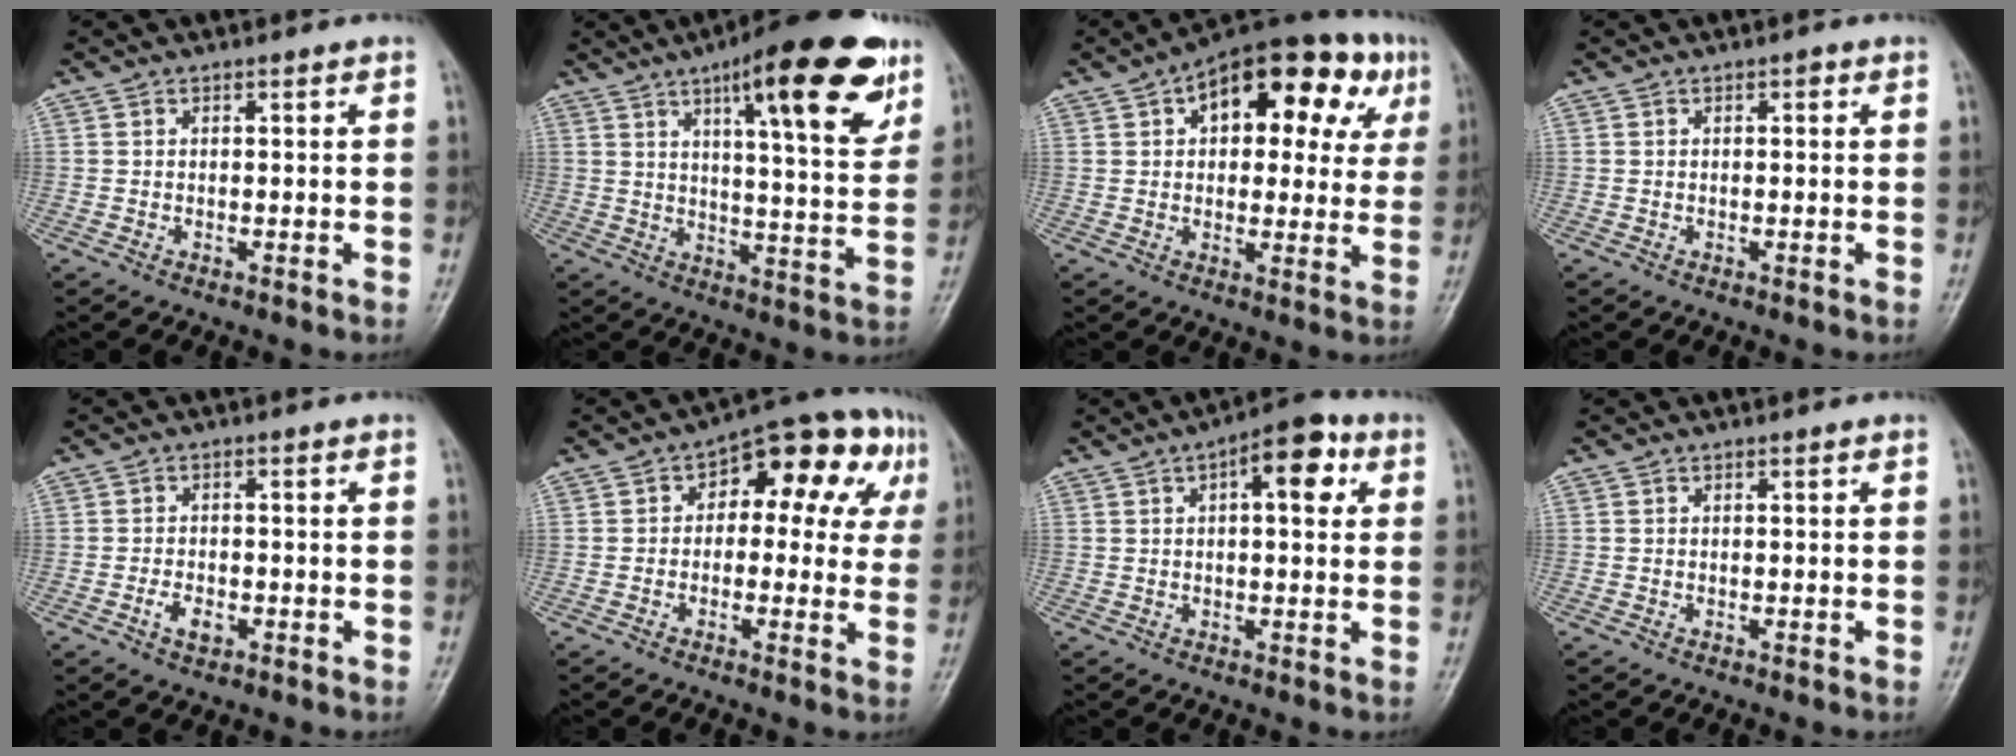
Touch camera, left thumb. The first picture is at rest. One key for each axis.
{"total": 20.0, "fx": 10.7, "fy": 5.3, "fz": 16.1, "tx": -0.192, "ty": -0.039, "tz": 0.148}
{"total": 20.6, "fx": 7.6, "fy": 11.0, "fz": 15.6, "tx": -0.161, "ty": 0.021, "tz": 0.095}
{"total": 1.0, "fx": 0.3, "fy": 0.6, "fz": 0.7, "tx": -0.003, "ty": 0.003, "tz": 0.000}
{"total": 3.3, "fx": -1.4, "fy": 1.9, "fz": 2.2, "tx": -0.035, "ty": 0.007, "tz": -0.023}
{"total": 14.6, "fx": 4.1, "fy": 8.5, "fz": 11.1, "tx": -0.076, "ty": 0.034, "tz": 0.042}
{"total": 9.3, "fx": 3.2, "fy": 4.0, "fz": 7.7, "tx": -0.086, "ty": 0.013, "tz": 0.036}
{"total": 0.0}